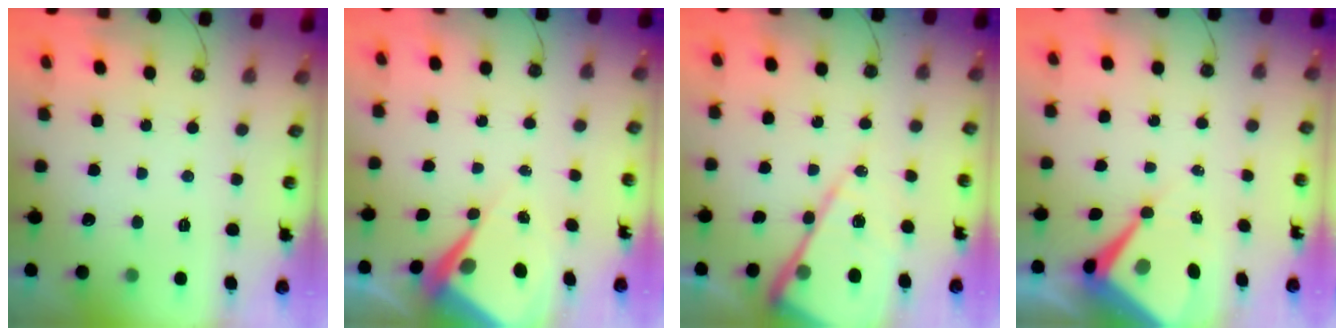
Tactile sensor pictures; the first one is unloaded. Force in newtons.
{"total": 7.6, "press": 7.6, "slide": 0.6}
{"total": 15.2, "press": 15.1, "slide": 1.4}
{"total": 9.0, "press": 9.0, "slide": 0.9}